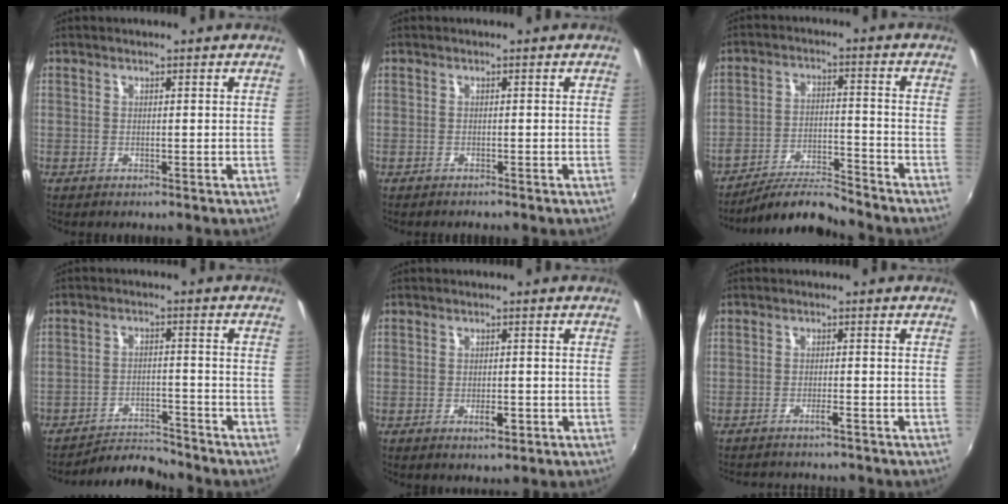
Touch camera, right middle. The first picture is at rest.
{"total": 1.0, "force": [-0.9, 0.1, 0.2], "torque": [-0.006, -0.006, -0.017]}
{"total": 9.2, "force": [-8.8, 0.4, 2.5], "torque": [-0.059, 0.003, -0.155]}
{"total": 6.9, "force": [-6.9, 0.5, 0.3], "torque": [-0.026, 0.009, -0.114]}
{"total": 2.5, "force": [-1.2, 1.0, 2.0], "torque": [-0.036, -0.003, -0.015]}
{"total": 4.8, "force": [-4.4, 0.4, 1.9], "torque": [-0.045, -0.005, -0.063]}